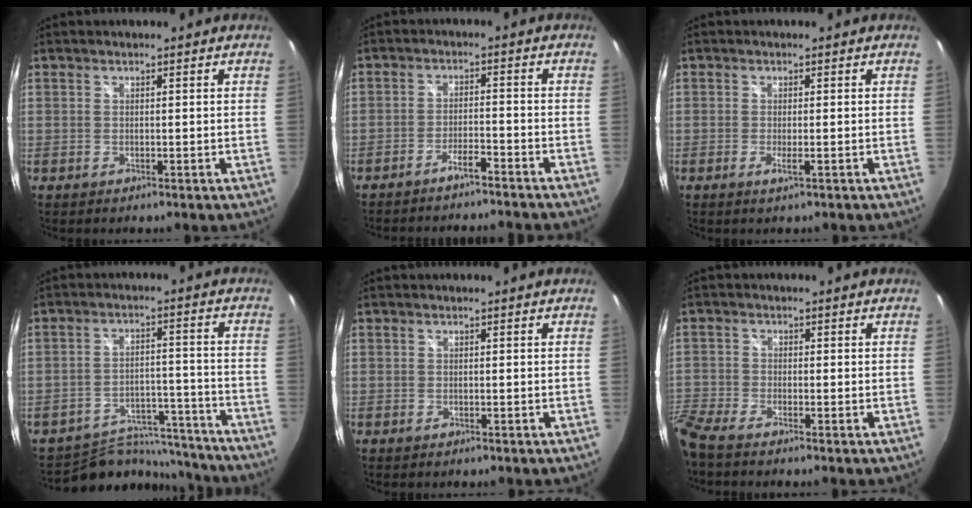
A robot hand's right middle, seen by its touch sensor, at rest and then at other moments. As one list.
[{"total": 5.5, "force": [-5.2, -0.2, 1.8], "torque": [-0.052, 0.001, -0.080]}, {"total": 1.7, "force": [-0.8, -0.2, 1.5], "torque": [-0.029, -0.003, -0.014]}, {"total": 13.6, "force": [-12.6, 4.4, 2.4], "torque": [-0.045, 0.026, -0.172]}, {"total": 0.6, "force": [-0.5, 0.1, 0.3], "torque": [-0.007, 0.000, -0.007]}, {"total": 7.0, "force": [-6.0, 1.2, 3.3], "torque": [-0.098, -0.022, -0.122]}]